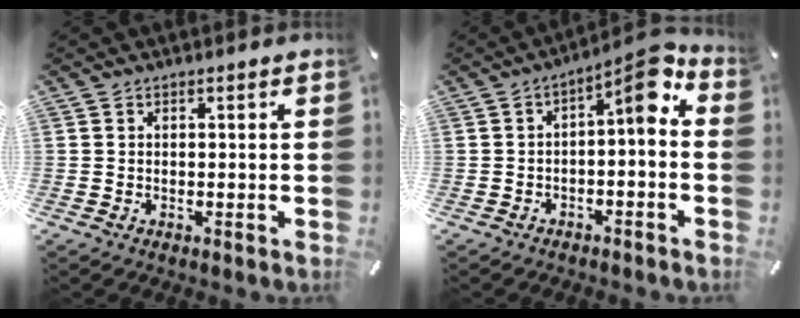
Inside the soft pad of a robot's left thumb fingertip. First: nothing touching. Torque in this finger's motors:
{"motor_torque": [0.18, 0.17, 0.55, 0.37, 0.15]}